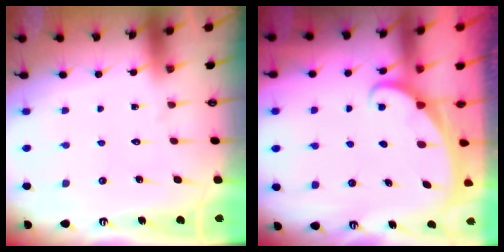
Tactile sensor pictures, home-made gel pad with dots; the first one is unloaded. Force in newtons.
{"total": 1.8, "press": 1.8, "slide": 0.1}